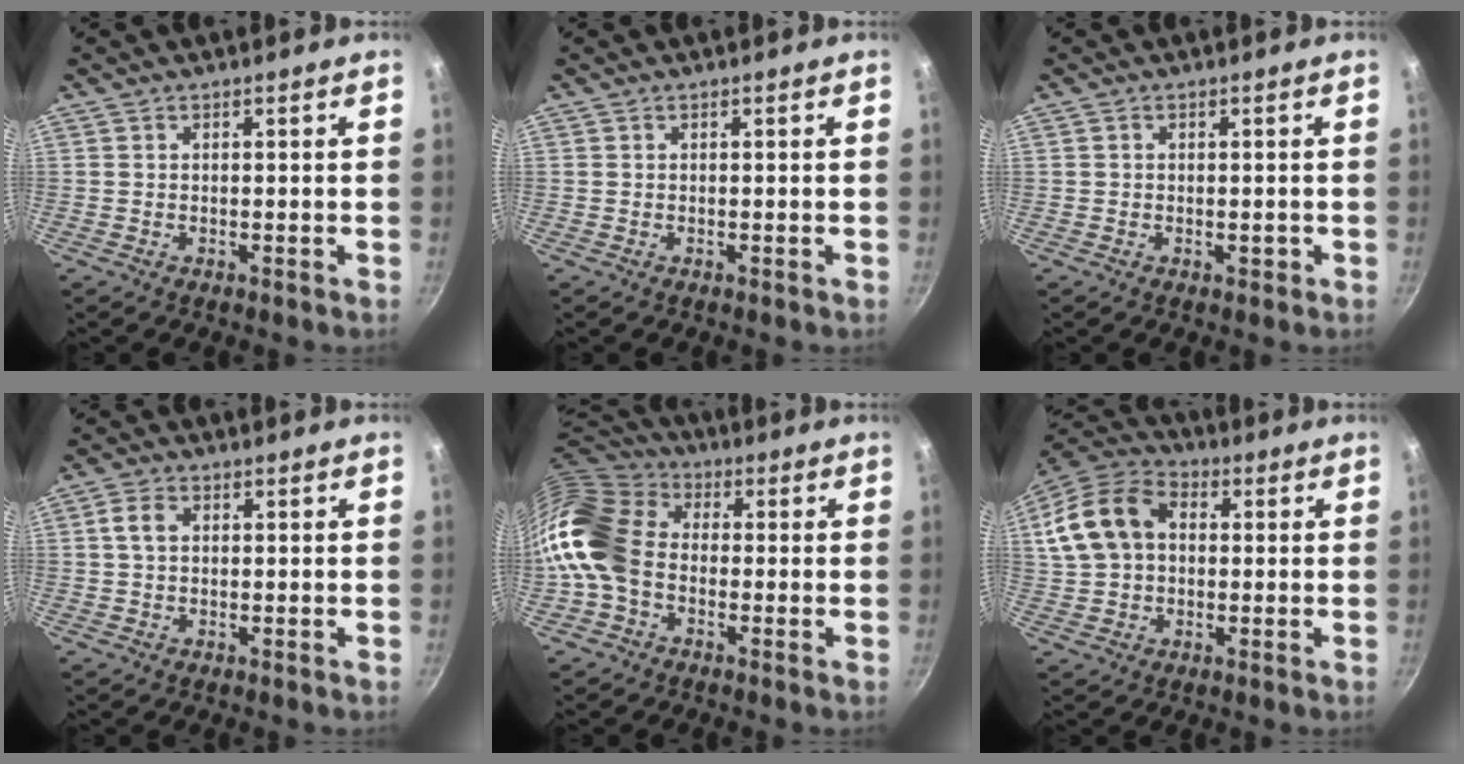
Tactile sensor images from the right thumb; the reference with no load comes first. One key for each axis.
{"total": 0.0}
{"total": 0.9, "fx": -0.2, "fy": 0.6, "fz": 0.7, "tx": -0.006, "ty": 0.003, "tz": -0.004}
{"total": 3.4, "fx": 0.5, "fy": 2.3, "fz": 2.4, "tx": -0.043, "ty": 0.010, "tz": 0.008}
{"total": 14.3, "fx": -2.4, "fy": 10.7, "fz": 9.2, "tx": -0.162, "ty": 0.037, "tz": -0.069}
{"total": 15.3, "fx": 2.4, "fy": 11.0, "fz": 10.4, "tx": -0.192, "ty": 0.034, "tz": 0.031}